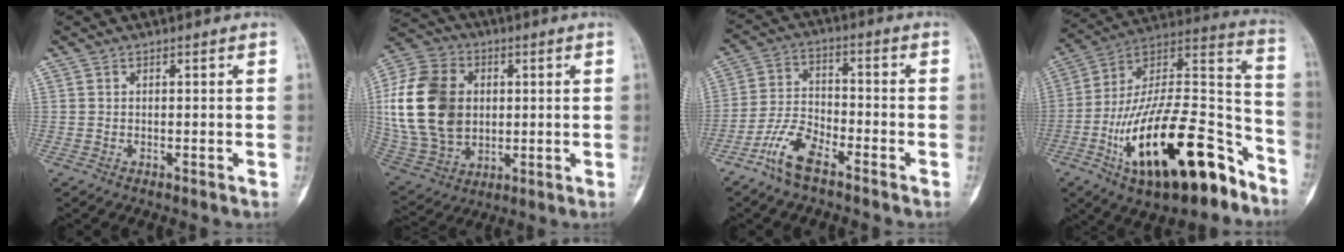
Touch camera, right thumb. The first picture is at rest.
{"total": 20.8, "force": [2.2, 15.4, 13.8], "torque": [-0.263, 0.003, 0.050]}
{"total": 8.4, "force": [-5.7, 3.2, 5.3], "torque": [-0.113, 0.031, -0.117]}
{"total": 30.0, "force": [-14.9, 12.0, 23.1], "torque": [-0.362, 0.082, -0.242]}